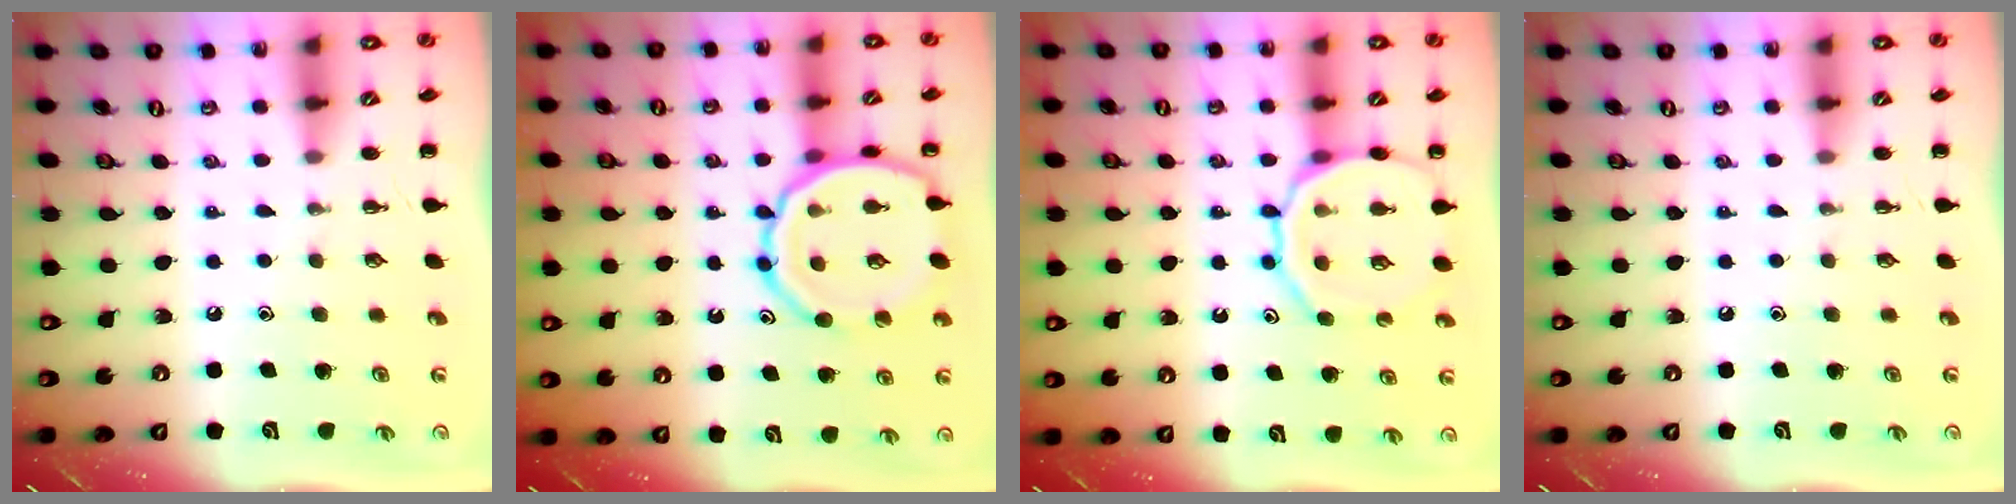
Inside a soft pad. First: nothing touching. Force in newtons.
{"total": 13.8, "press": 13.8, "slide": 1.4}
{"total": 14.0, "press": 13.8, "slide": 1.8}
{"total": 0.0}